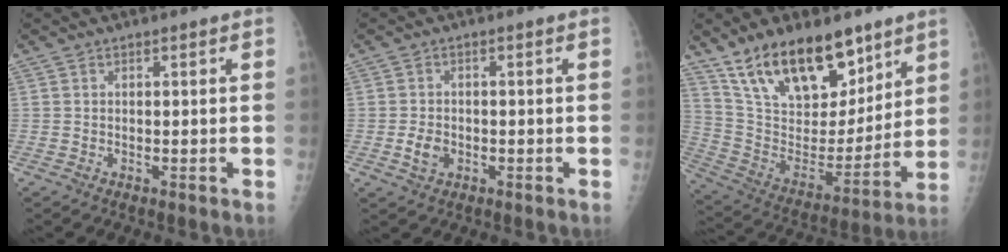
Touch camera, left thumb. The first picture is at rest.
{"total": 3.1, "force": [-0.9, 2.3, 1.9], "torque": [-0.030, 0.003, -0.014]}
{"total": 22.0, "force": [14.7, 10.2, 12.8], "torque": [-0.175, -0.065, 0.269]}